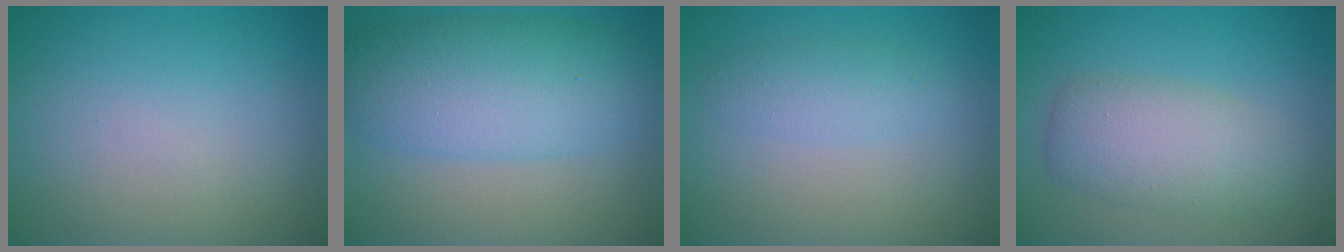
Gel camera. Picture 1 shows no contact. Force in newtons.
{"total": 7.8, "press": 7.8, "slide": 0.2}
{"total": 1.9, "press": 1.9, "slide": 0.0}
{"total": 4.9, "press": 4.9, "slide": 0.1}